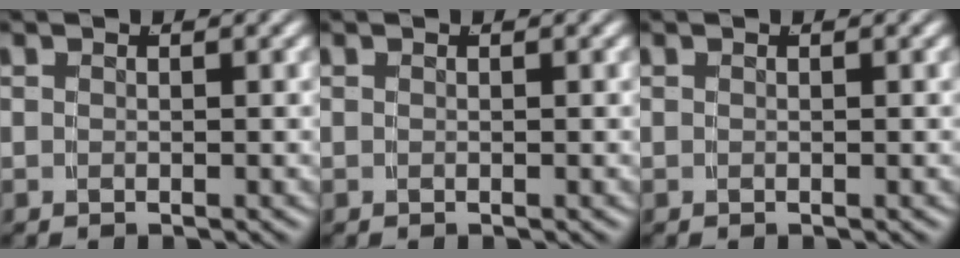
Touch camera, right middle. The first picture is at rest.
{"total": 0.0}
{"total": 0.0}